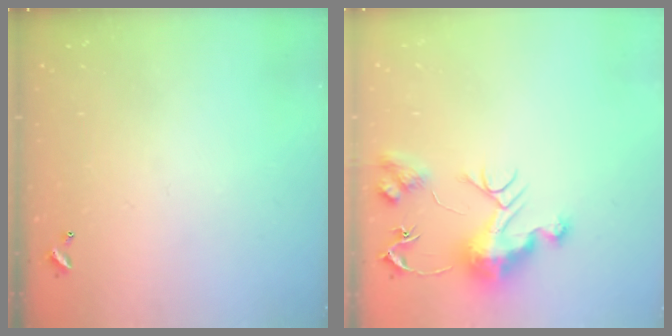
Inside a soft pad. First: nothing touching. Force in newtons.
{"total": 10.9, "press": 10.9, "slide": 0.9}